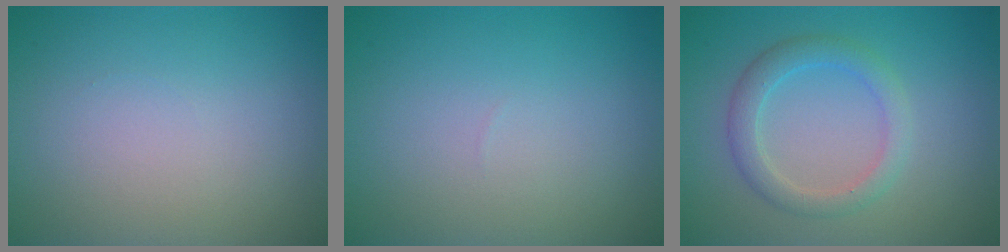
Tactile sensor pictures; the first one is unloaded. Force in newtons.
{"total": 0.0}
{"total": 2.7, "press": 2.7, "slide": 0.0}